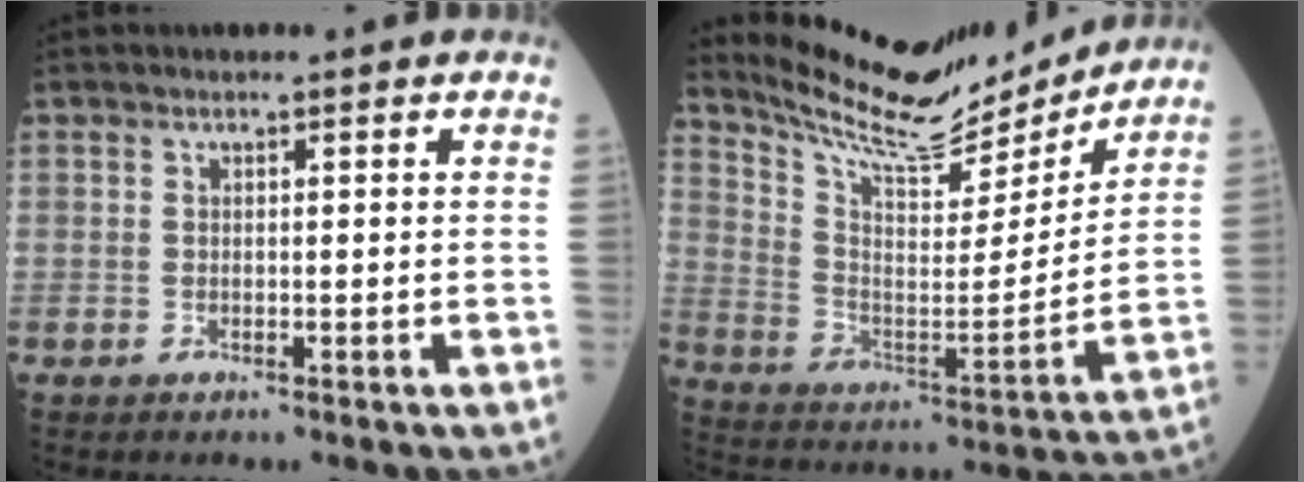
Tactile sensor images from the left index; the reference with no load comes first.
{"total": 15.7, "force": [15.1, 2.2, 3.6], "torque": [-0.084, -0.017, 0.251]}